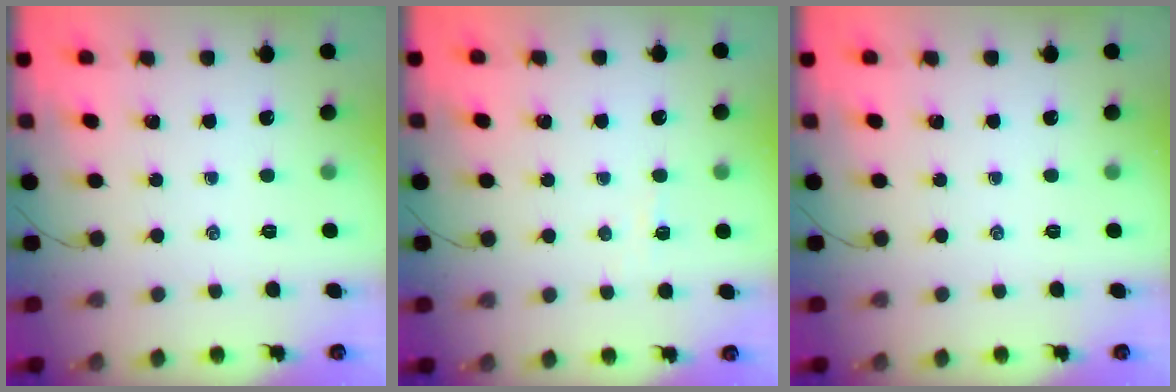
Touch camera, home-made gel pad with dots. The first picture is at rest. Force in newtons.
{"total": 3.1, "press": 3.0, "slide": 0.8}
{"total": 0.0}